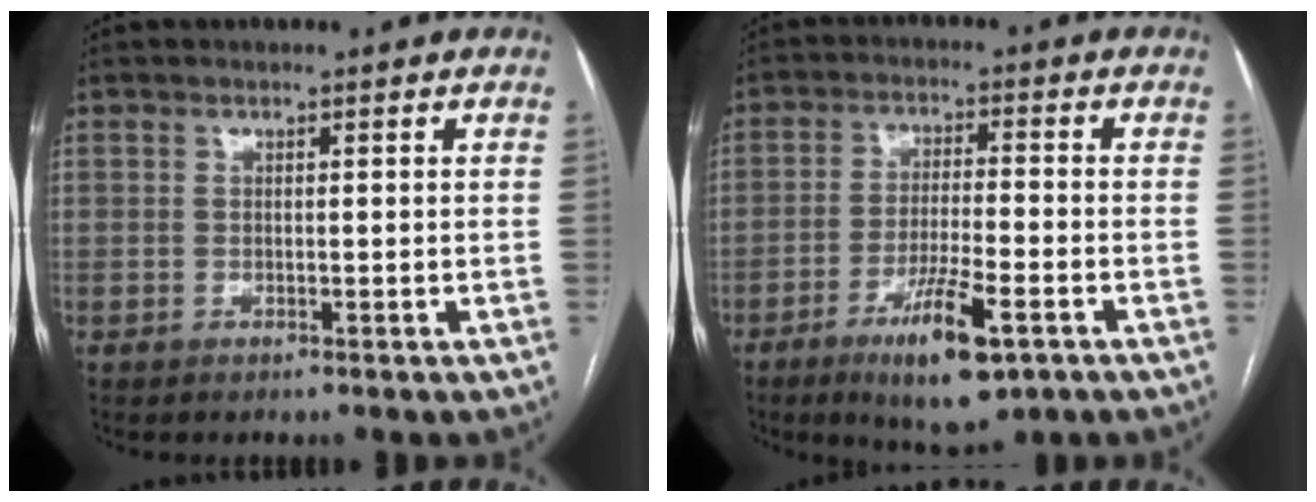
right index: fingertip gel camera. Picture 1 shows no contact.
{"total": 10.7, "force": [-5.7, 1.9, 8.9], "torque": [-0.158, -0.020, -0.091]}